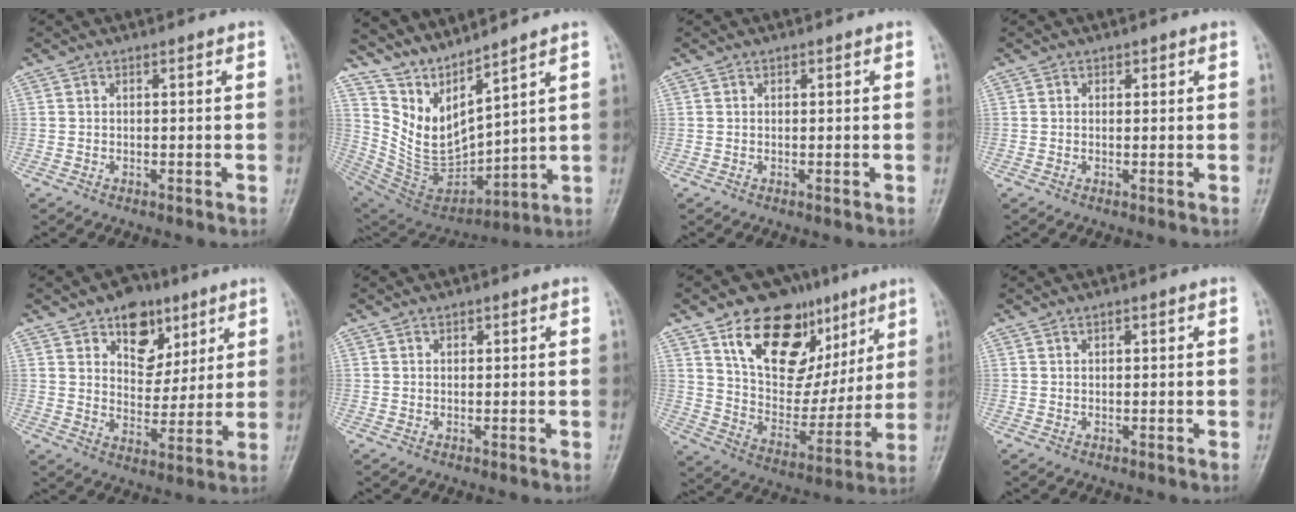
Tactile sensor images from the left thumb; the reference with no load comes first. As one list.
[{"total": 11.9, "force": [10.0, 2.6, 5.9], "torque": [-0.093, -0.076, 0.225]}, {"total": 0.0}, {"total": 0.8, "force": [0.4, 0.7, 0.2], "torque": [0.007, -0.001, 0.004]}, {"total": 11.0, "force": [6.2, 7.4, 5.4], "torque": [-0.043, -0.029, 0.098]}, {"total": 0.8, "force": [0.5, 0.6, 0.3], "torque": [0.000, -0.002, 0.006]}, {"total": 21.6, "force": [11.1, 13.4, 12.8], "torque": [-0.144, -0.037, 0.189]}, {"total": 0.7, "force": [0.4, 0.4, 0.4], "torque": [-0.005, -0.002, 0.007]}]